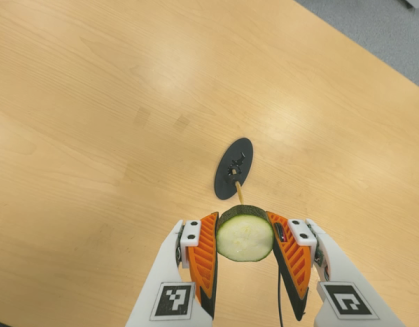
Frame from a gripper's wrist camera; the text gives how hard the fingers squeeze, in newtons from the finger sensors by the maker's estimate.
{"total": 12.1, "left": 10.6, "right": 13.7}